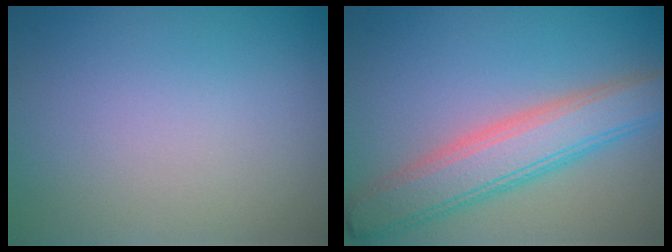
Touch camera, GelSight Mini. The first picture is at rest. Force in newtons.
{"total": 5.9, "press": 5.9, "slide": 0.2}